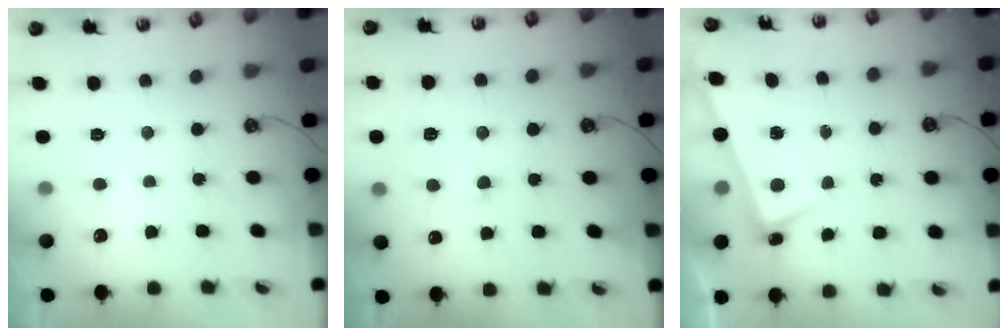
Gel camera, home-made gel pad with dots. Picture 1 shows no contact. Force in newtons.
{"total": 1.1, "press": 0.7, "slide": 0.9}
{"total": 2.8, "press": 2.8, "slide": 0.4}